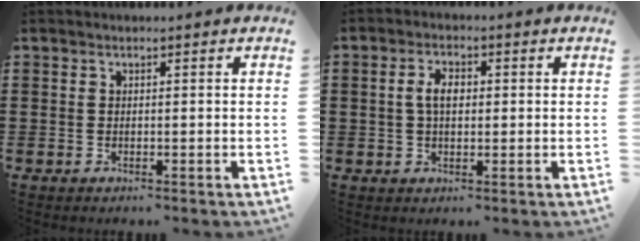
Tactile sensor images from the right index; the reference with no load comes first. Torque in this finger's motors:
{"motor_torque": [0.55, -0.47, 0.37, 0.03]}